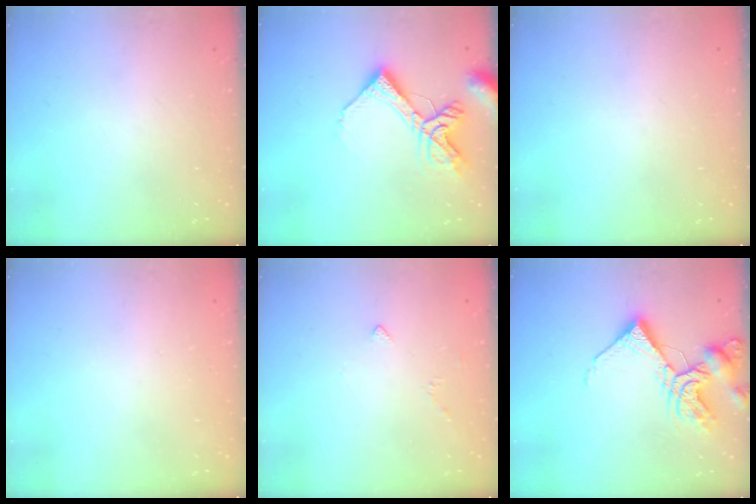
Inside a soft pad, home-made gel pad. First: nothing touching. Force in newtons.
{"total": 13.1, "press": 13.0, "slide": 1.7}
{"total": 0.0}
{"total": 2.0, "press": 2.0, "slide": 0.1}
{"total": 2.0, "press": 2.0, "slide": 0.6}
{"total": 12.7, "press": 12.6, "slide": 1.6}